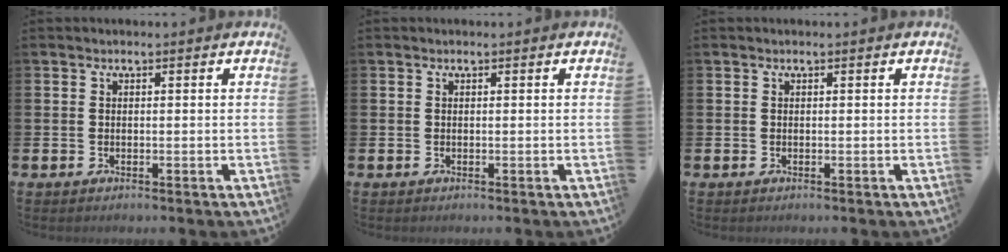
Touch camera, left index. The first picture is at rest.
{"total": 0.0}
{"total": 0.0}